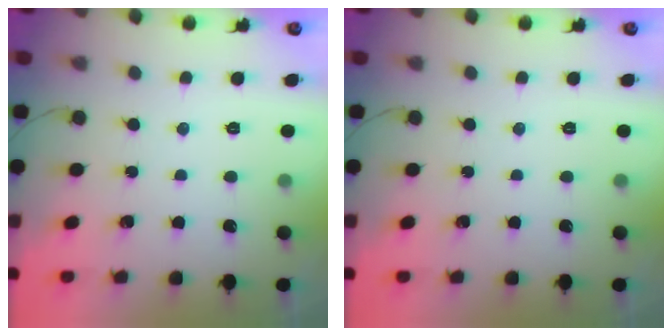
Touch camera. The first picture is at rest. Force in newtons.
{"total": 0.0}